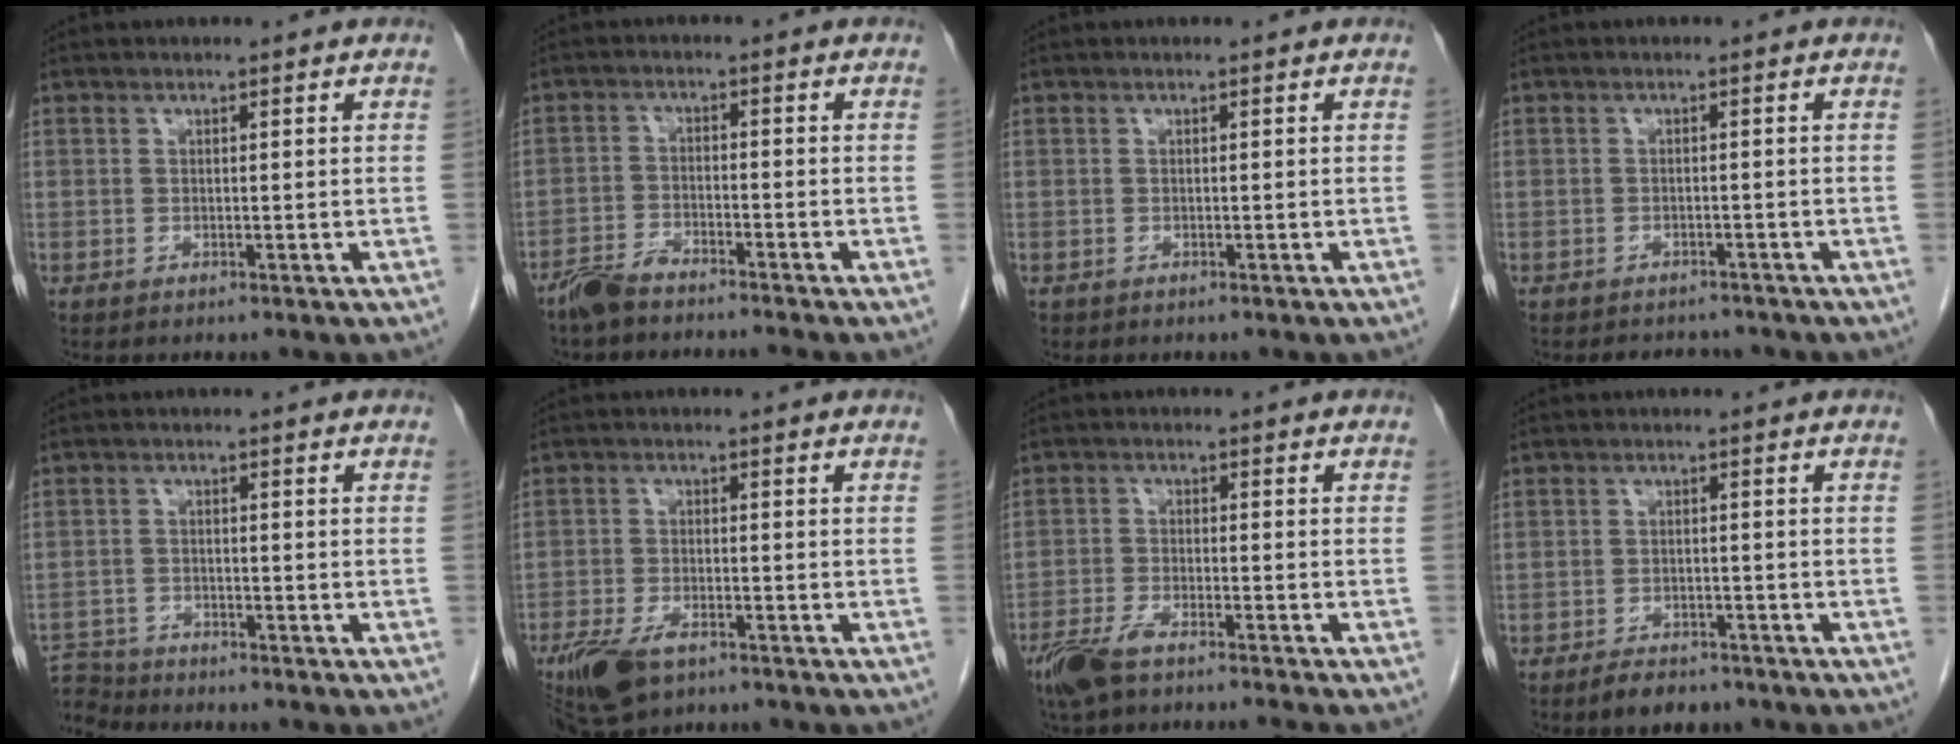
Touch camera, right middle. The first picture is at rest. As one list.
[{"total": 4.7, "force": [-4.4, 0.1, 1.7], "torque": [-0.031, -0.015, -0.082]}, {"total": 0.0}, {"total": 3.8, "force": [-3.5, 1.5, 0.4], "torque": [-0.009, -0.001, -0.046]}, {"total": 6.7, "force": [-6.5, 1.5, 0.1], "torque": [-0.008, 0.002, -0.123]}, {"total": 7.9, "force": [-5.3, 3.4, 4.8], "torque": [-0.093, -0.011, -0.093]}, {"total": 7.3, "force": [-6.2, 0.2, 4.0], "torque": [-0.070, -0.018, -0.111]}, {"total": 4.0, "force": [-3.1, 1.9, 1.5], "torque": [-0.030, -0.001, -0.043]}]